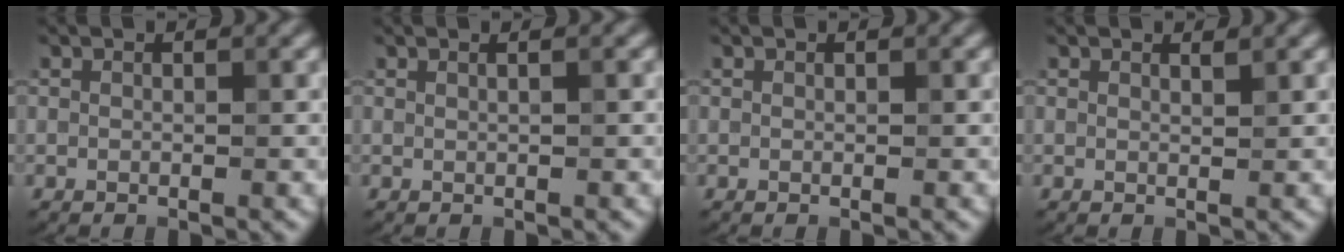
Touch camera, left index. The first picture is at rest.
{"total": 1.5, "force": [0.7, 0.7, 1.1], "torque": [-0.003, -0.003, -0.007]}
{"total": 0.0}
{"total": 0.6, "force": [0.6, 0.0, 0.2], "torque": [0.000, -0.001, 0.010]}